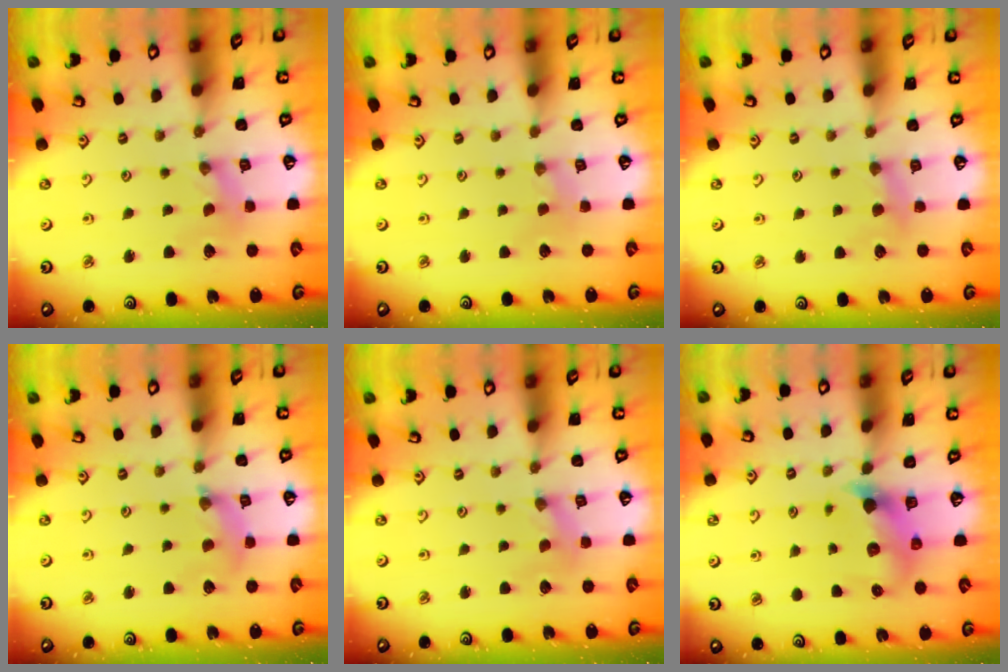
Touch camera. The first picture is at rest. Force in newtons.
{"total": 1.0, "press": 1.0, "slide": 0.2}
{"total": 5.2, "press": 5.1, "slide": 0.7}
{"total": 3.7, "press": 3.7, "slide": 0.4}
{"total": 0.0}
{"total": 5.8, "press": 5.8, "slide": 0.2}